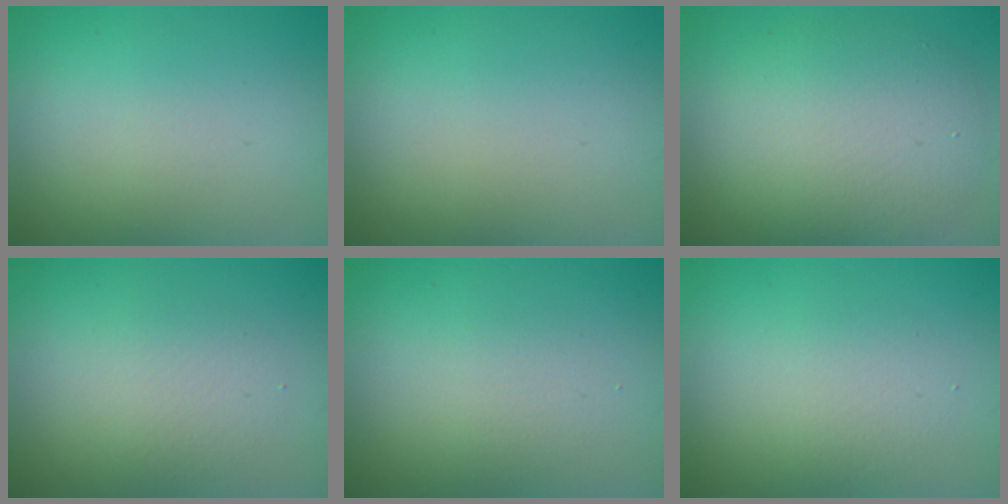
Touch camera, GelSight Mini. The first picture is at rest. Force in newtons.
{"total": 0.0}
{"total": 6.8, "press": 6.8, "slide": 0.6}
{"total": 2.5, "press": 2.5, "slide": 0.3}
{"total": 1.7, "press": 1.6, "slide": 0.1}
{"total": 2.1, "press": 2.1, "slide": 0.1}